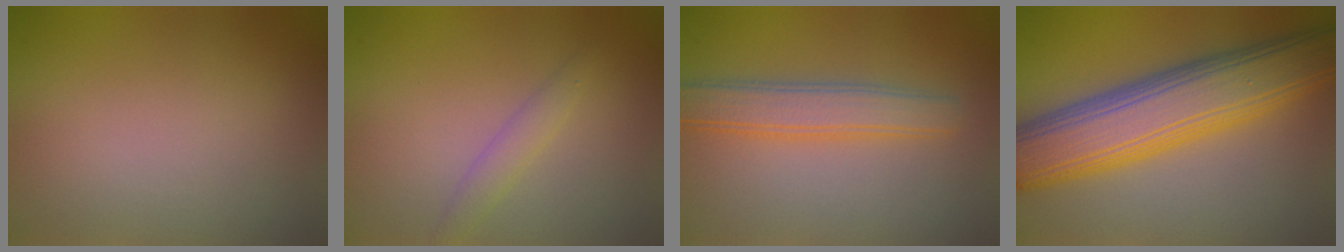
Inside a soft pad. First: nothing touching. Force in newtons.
{"total": 1.5, "press": 1.5, "slide": 0.1}
{"total": 3.6, "press": 3.6, "slide": 0.1}
{"total": 10.0, "press": 10.0, "slide": 0.2}